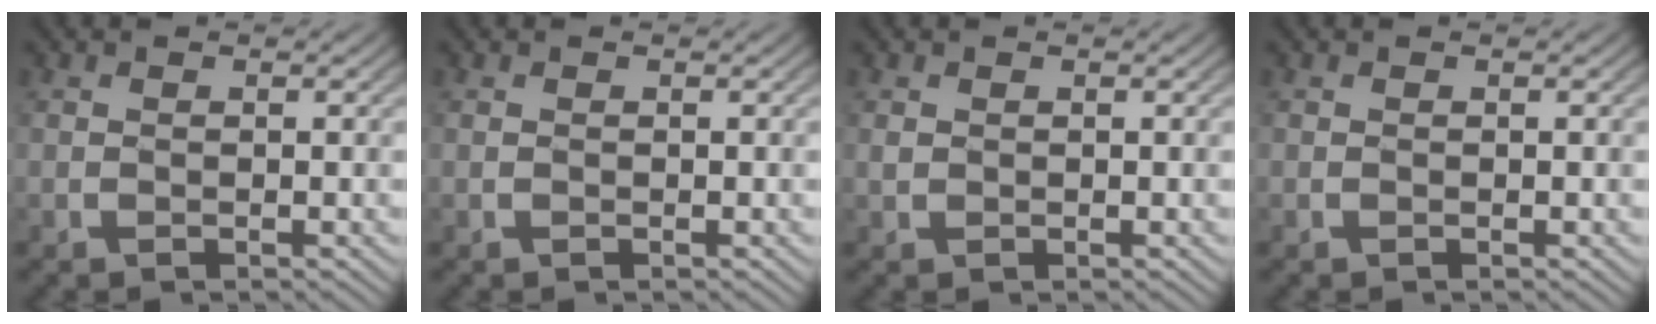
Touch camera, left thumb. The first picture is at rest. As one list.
[{"total": 0.0}, {"total": 0.9, "force": [0.3, 0.8, 0.3], "torque": [-0.018, 0.000, 0.005]}, {"total": 0.0}]